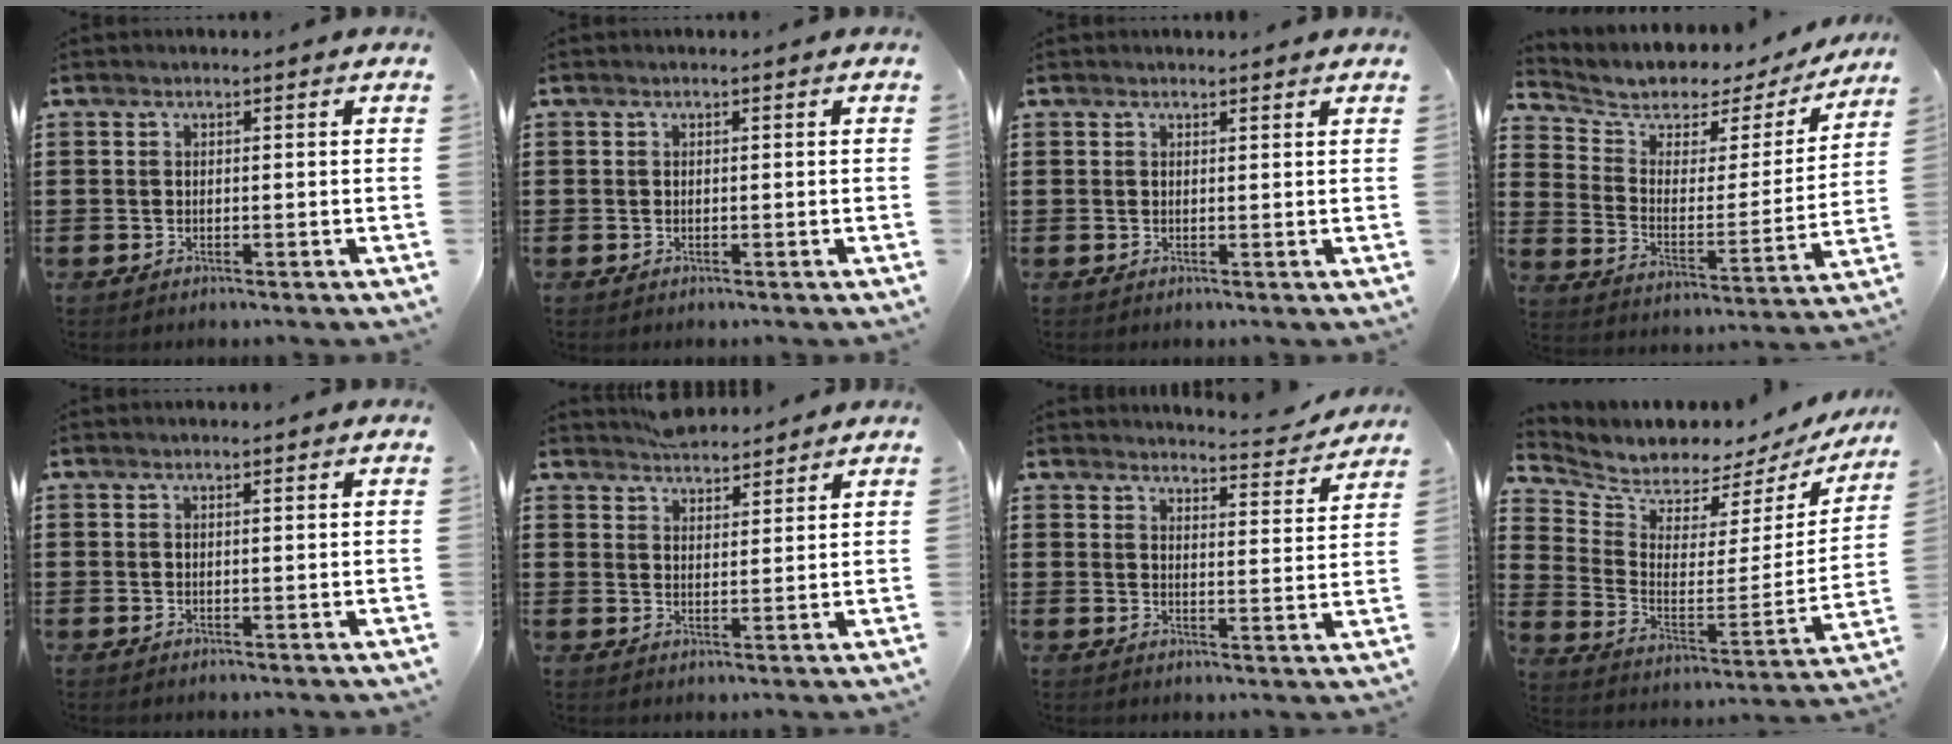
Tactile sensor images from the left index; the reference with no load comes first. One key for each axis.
{"total": 0.8, "fx": 0.0, "fy": 0.7, "fz": 0.1, "tx": -0.004, "ty": 0.004, "tz": -0.001}
{"total": 0.7, "fx": 0.6, "fy": 0.0, "fz": 0.1, "tx": 0.003, "ty": -0.005, "tz": 0.012}
{"total": 5.3, "fx": 4.6, "fy": 2.5, "fz": 1.0, "tx": -0.054, "ty": -0.035, "tz": 0.074}
{"total": 0.5, "fx": 0.3, "fy": 0.0, "fz": 0.4, "tx": -0.009, "ty": -0.001, "tz": 0.007}
{"total": 4.0, "fx": 3.9, "fy": 0.8, "fz": -0.3, "tx": -0.006, "ty": -0.008, "tz": 0.077}
{"total": 4.1, "fx": 4.0, "fy": -0.1, "fz": 0.7, "tx": -0.013, "ty": -0.031, "tz": 0.067}
{"total": 4.6, "fx": 4.5, "fy": 0.9, "fz": -0.4, "tx": -0.030, "ty": -0.053, "tz": 0.074}